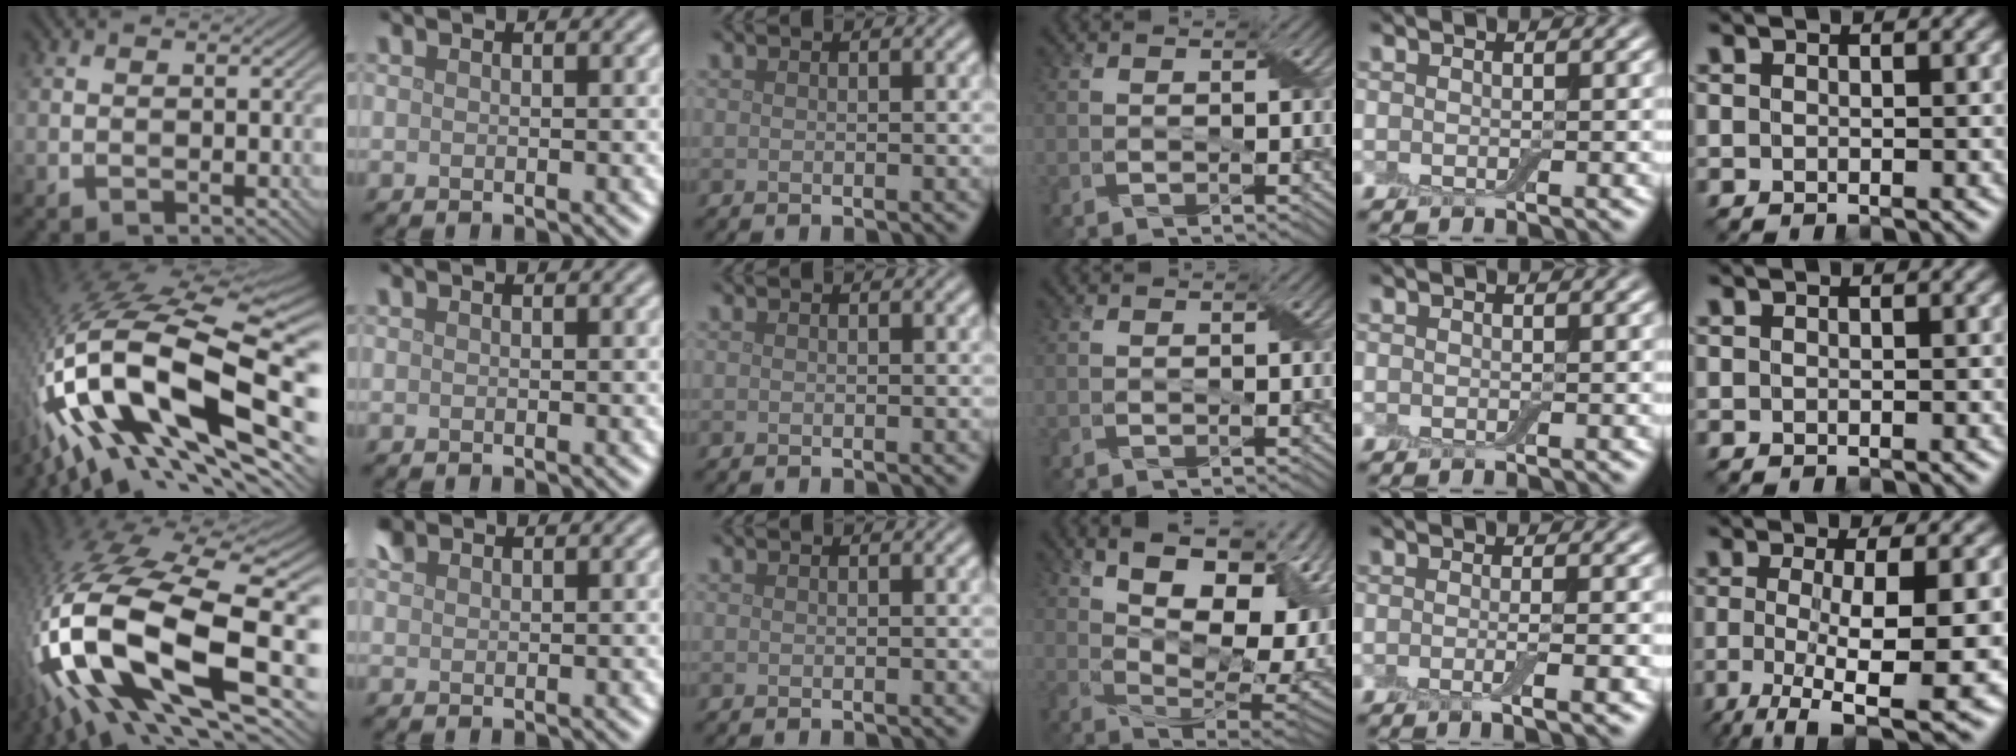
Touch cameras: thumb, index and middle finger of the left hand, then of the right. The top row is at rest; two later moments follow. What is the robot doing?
{"motion": "wrap", "object": "adhesive wrap"}